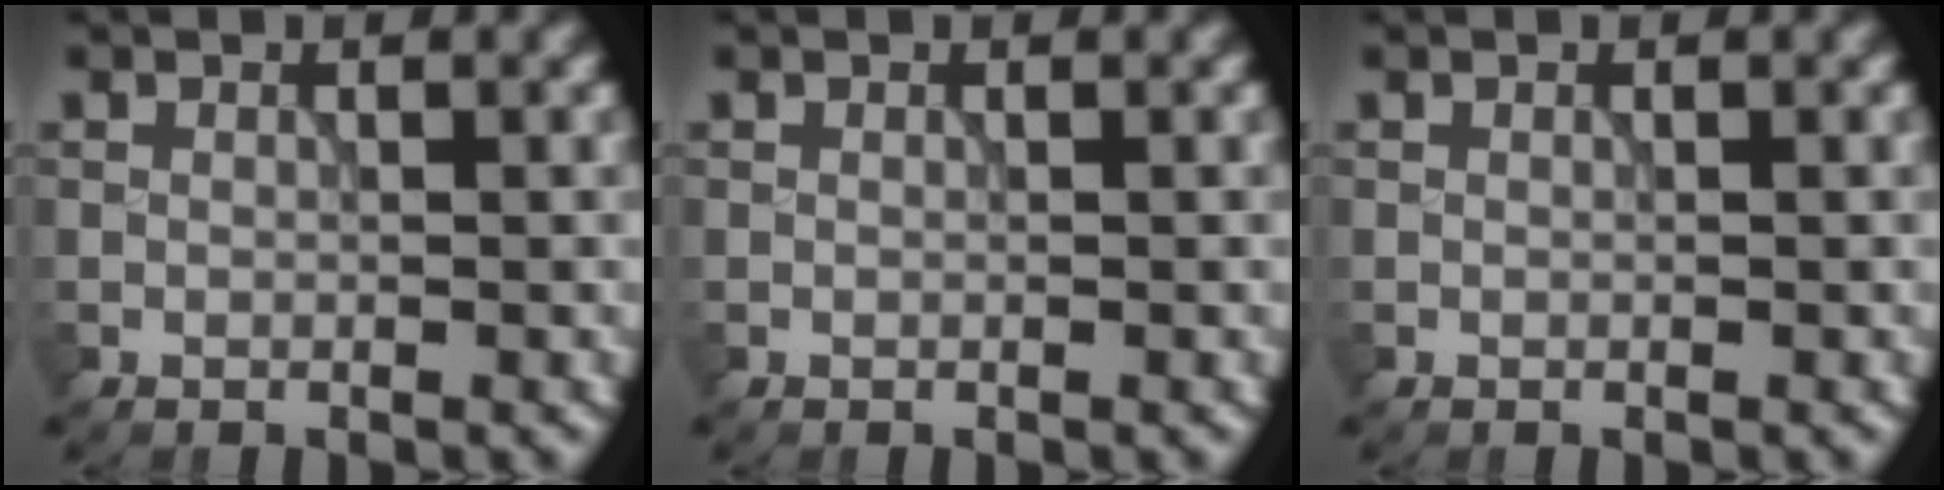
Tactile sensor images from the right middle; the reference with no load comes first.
{"total": 0.0}
{"total": 0.0}